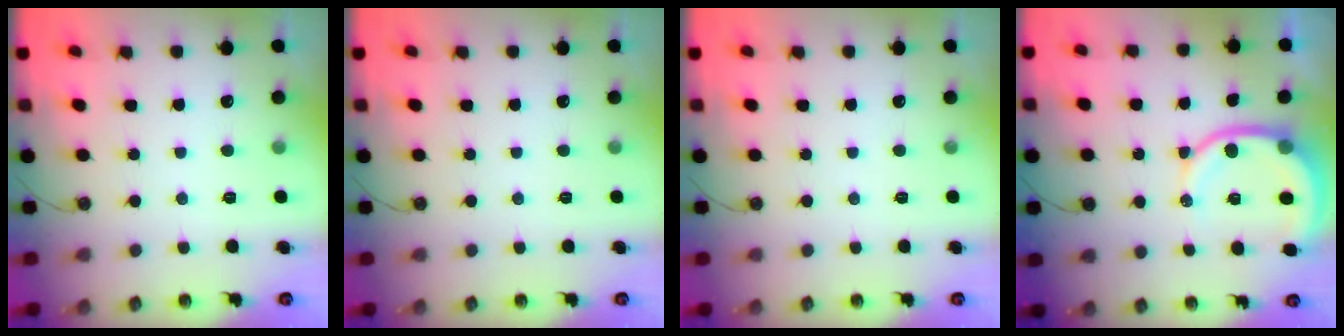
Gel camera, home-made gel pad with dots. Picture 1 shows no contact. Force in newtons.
{"total": 0.0}
{"total": 0.0}
{"total": 10.9, "press": 10.8, "slide": 1.5}